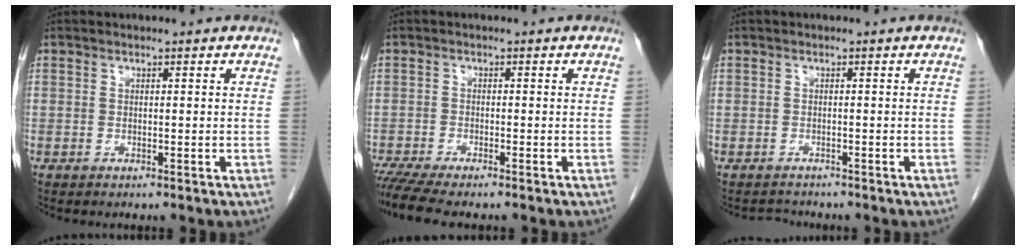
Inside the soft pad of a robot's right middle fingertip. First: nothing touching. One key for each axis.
{"total": 5.2, "fx": -4.5, "fy": -0.2, "fz": 2.6, "tx": -0.042, "ty": -0.016, "tz": -0.077}
{"total": 1.3, "fx": -1.0, "fy": 0.4, "fz": -0.7, "tx": 0.002, "ty": -0.005, "tz": -0.021}